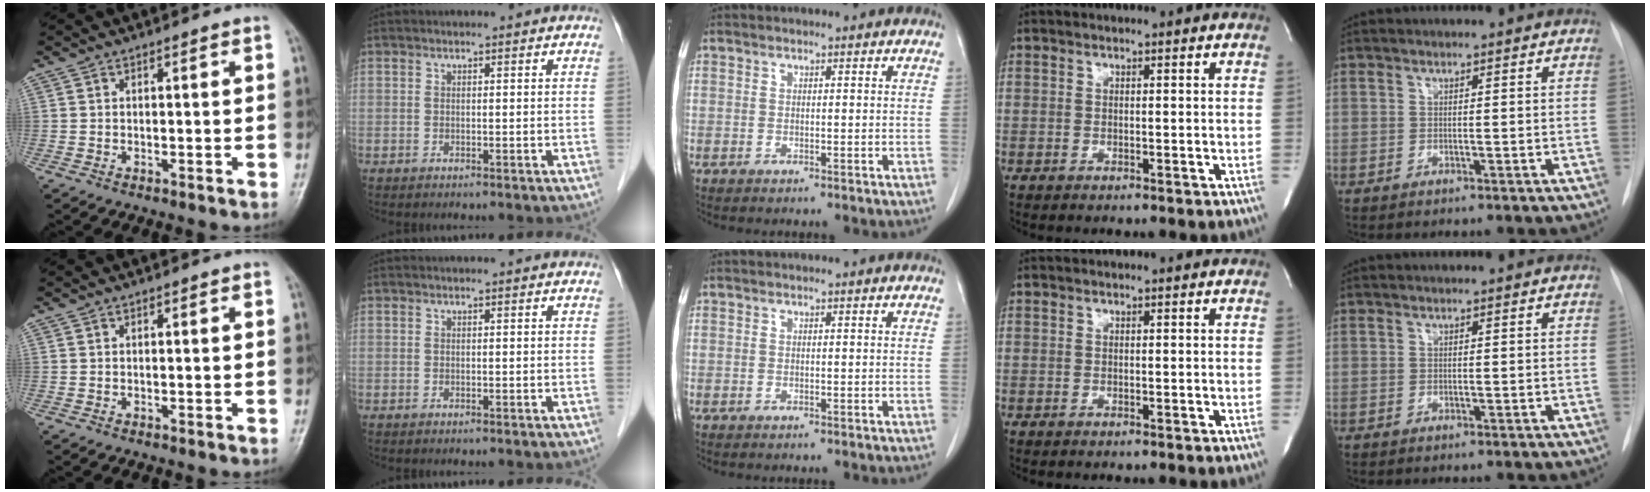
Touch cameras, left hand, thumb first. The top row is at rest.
{}